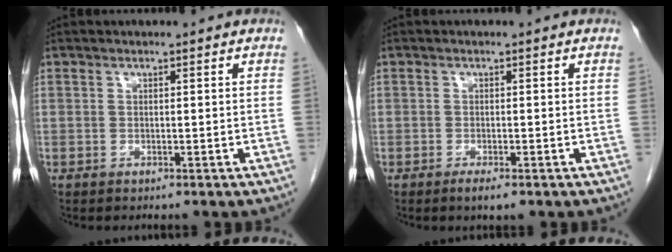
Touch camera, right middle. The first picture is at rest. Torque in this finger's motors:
{"motor_torque": [0.41, 0.02, -0.01, 0.02]}